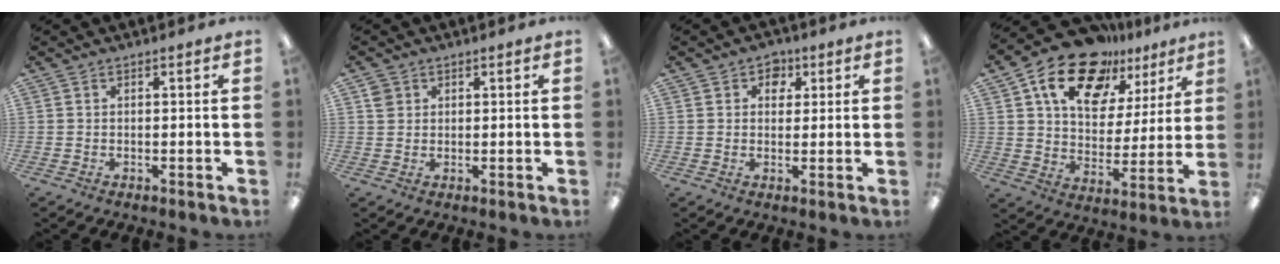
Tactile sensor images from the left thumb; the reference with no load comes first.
{"total": 2.3, "force": [1.1, 2.0, 0.4], "torque": [0.005, -0.002, 0.017]}
{"total": 4.0, "force": [1.9, 3.3, 1.1], "torque": [0.000, -0.003, 0.028]}
{"total": 18.0, "force": [12.2, 9.9, 8.7], "torque": [-0.153, -0.064, 0.217]}